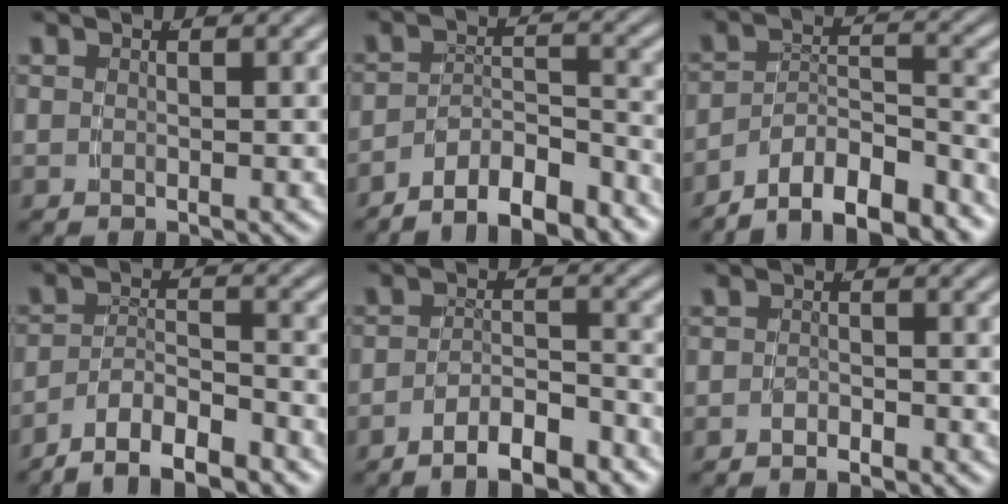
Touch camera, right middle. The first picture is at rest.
{"total": 7.1, "force": [-6.4, 2.0, 2.4], "torque": [-0.032, -0.018, -0.100]}
{"total": 8.6, "force": [-7.1, 3.5, 3.4], "torque": [-0.055, -0.021, -0.107]}
{"total": 6.2, "force": [-5.2, 2.3, 2.4], "torque": [-0.039, -0.013, -0.085]}
{"total": 5.5, "force": [-5.0, 1.0, 2.0], "torque": [-0.026, -0.010, -0.081]}
{"total": 1.3, "force": [-1.2, -0.2, 0.1], "torque": [-0.004, -0.003, -0.021]}